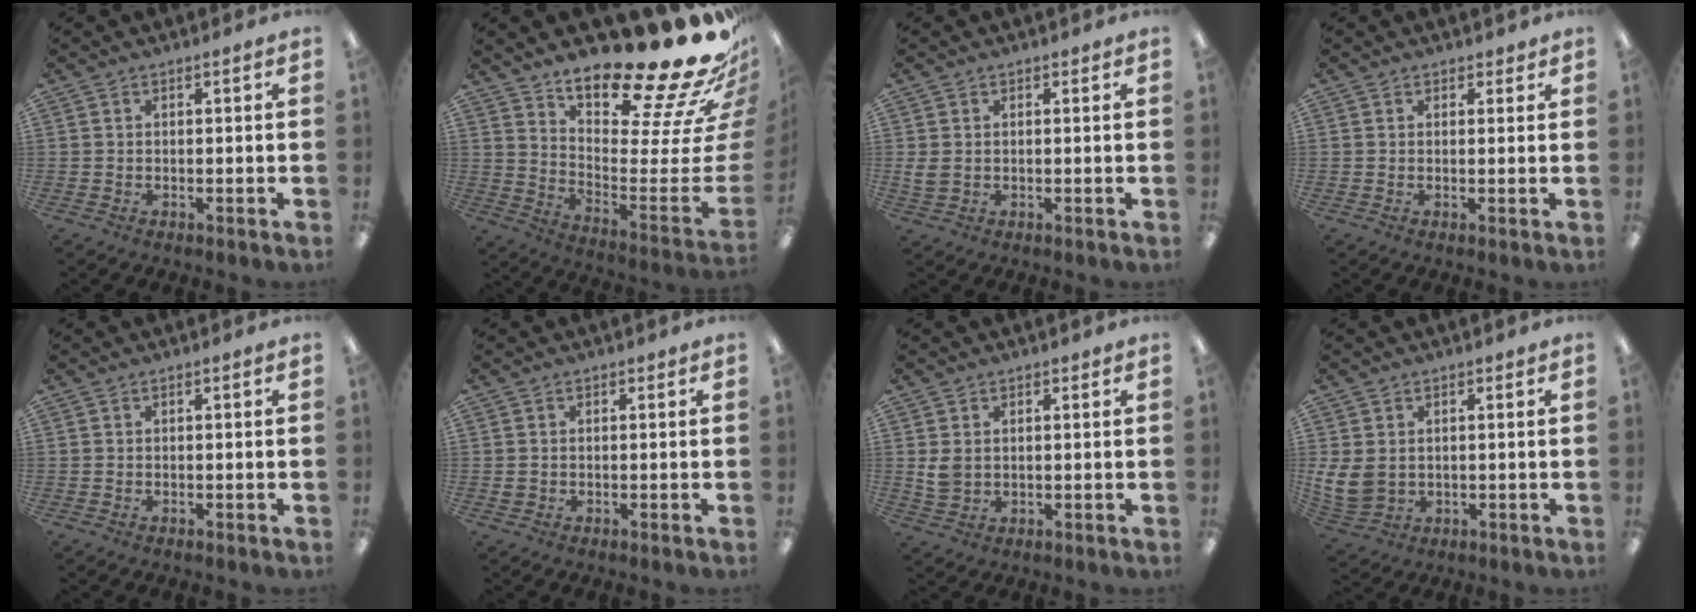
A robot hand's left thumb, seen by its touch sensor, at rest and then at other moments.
{"total": 24.6, "force": [20.4, 4.8, 12.9], "torque": [-0.130, -0.185, 0.332]}
{"total": 3.2, "force": [0.6, 2.6, 1.7], "torque": [-0.023, 0.002, 0.011]}
{"total": 1.3, "force": [1.0, 0.8, 0.1], "torque": [0.005, -0.002, 0.016]}
{"total": 0.0}
{"total": 1.2, "force": [0.2, 1.2, 0.2], "torque": [-0.004, 0.005, 0.002]}
{"total": 4.5, "force": [1.4, 3.7, 2.1], "torque": [-0.034, 0.004, 0.028]}
{"total": 8.1, "force": [1.5, 6.7, 4.3], "torque": [-0.106, -0.002, 0.030]}